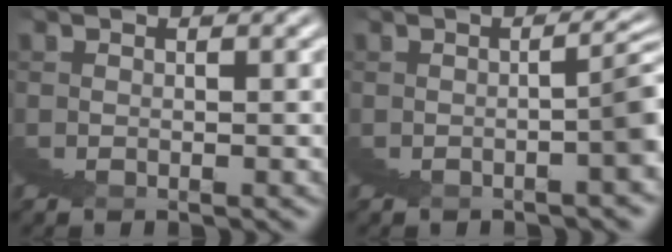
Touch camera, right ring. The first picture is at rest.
{"total": 2.3, "force": [-1.3, -0.6, 1.7], "torque": [-0.020, 0.014, -0.020]}